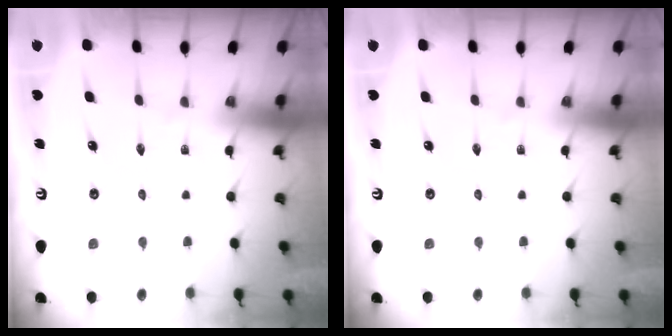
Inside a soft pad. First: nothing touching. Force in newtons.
{"total": 0.0}